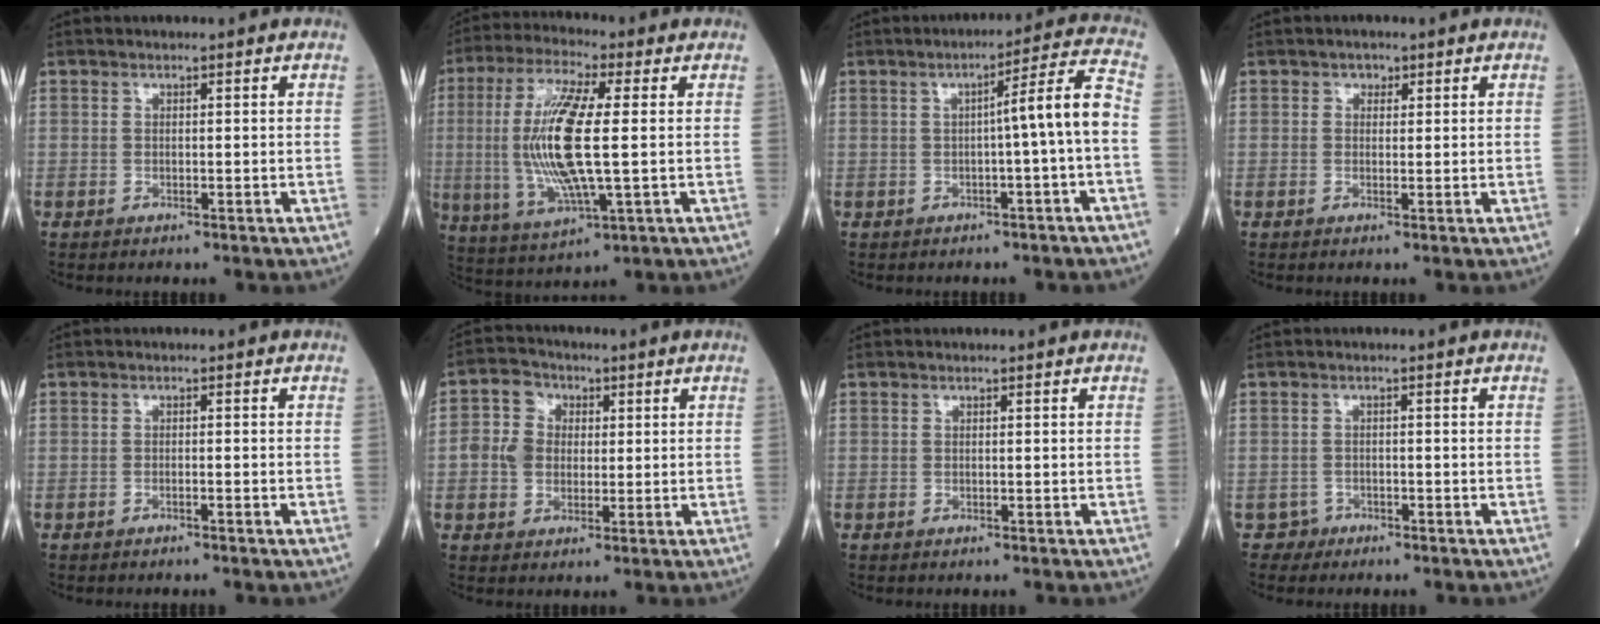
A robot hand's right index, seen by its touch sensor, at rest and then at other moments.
{"total": 14.7, "force": [0.4, 2.4, 14.5], "torque": [-0.310, -0.005, 0.009]}
{"total": 6.5, "force": [-0.9, -1.1, 6.3], "torque": [-0.092, 0.016, -0.010]}
{"total": 1.0, "force": [0.6, 0.8, 0.3], "torque": [-0.003, 0.001, 0.008]}
{"total": 0.5, "force": [-0.4, -0.2, 0.3], "torque": [-0.010, 0.002, -0.007]}
{"total": 6.2, "force": [0.7, 5.3, 3.3], "torque": [-0.081, 0.026, 0.014]}
{"total": 0.0}
{"total": 1.5, "force": [-1.1, 0.9, -0.7], "torque": [0.013, 0.005, -0.018]}